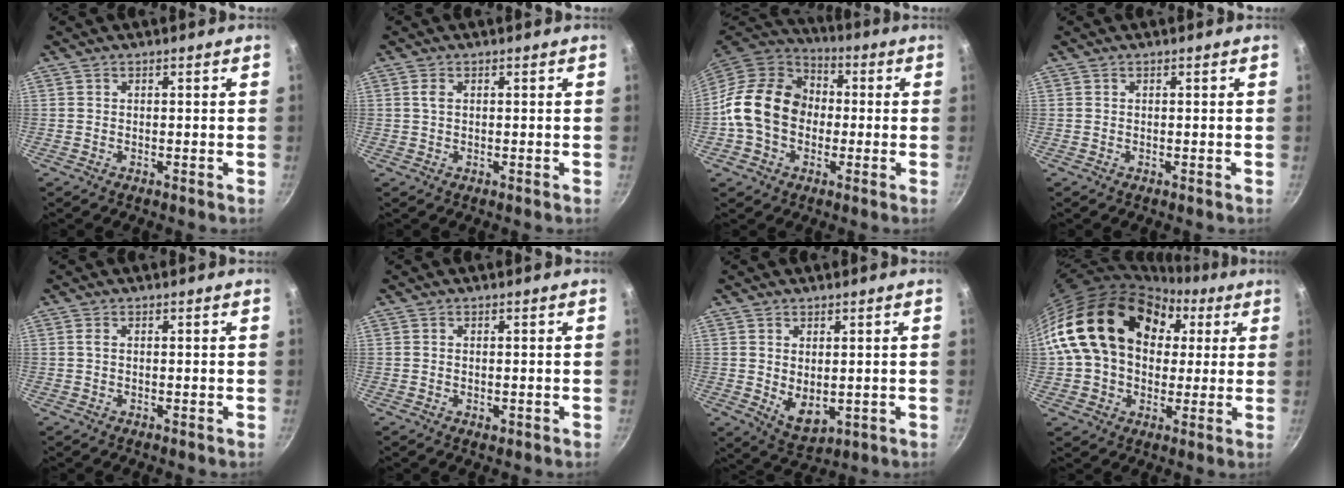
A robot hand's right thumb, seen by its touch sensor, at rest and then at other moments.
{"total": 1.4, "force": [0.4, 0.8, 1.1], "torque": [-0.022, 0.001, 0.007]}
{"total": 17.2, "force": [-0.9, 13.6, 10.4], "torque": [-0.154, 0.036, -0.030]}
{"total": 0.0}
{"total": 0.6, "force": [0.1, 0.2, 0.6], "torque": [-0.014, 0.001, 0.003]}
{"total": 1.1, "force": [-0.2, 0.6, 0.8], "torque": [-0.011, -0.001, -0.004]}
{"total": 6.2, "force": [0.4, 3.8, 4.9], "torque": [-0.070, -0.021, 0.021]}
{"total": 23.3, "force": [5.1, 17.3, 14.7], "torque": [-0.234, 0.041, 0.081]}